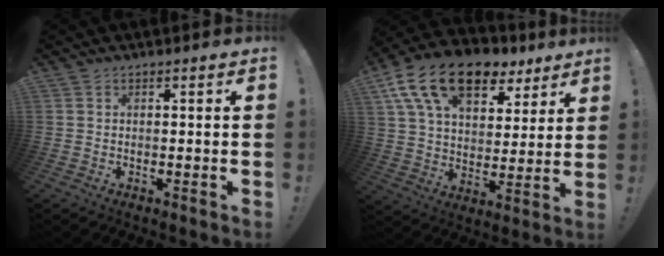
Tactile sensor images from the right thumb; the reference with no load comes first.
{"total": 19.2, "force": [11.1, 10.9, 11.3], "torque": [-0.189, -0.053, 0.201]}